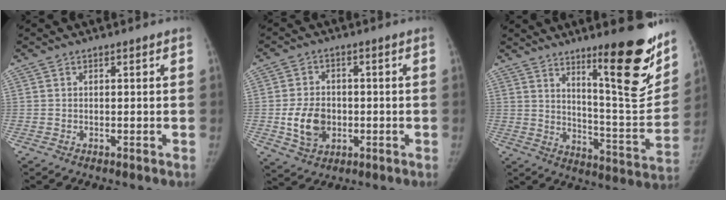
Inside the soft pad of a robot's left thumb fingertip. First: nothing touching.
{"total": 8.7, "force": [-1.5, 6.6, 5.4], "torque": [-0.077, 0.005, -0.019]}
{"total": 20.0, "force": [12.4, 3.7, 15.2], "torque": [-0.172, -0.091, 0.191]}